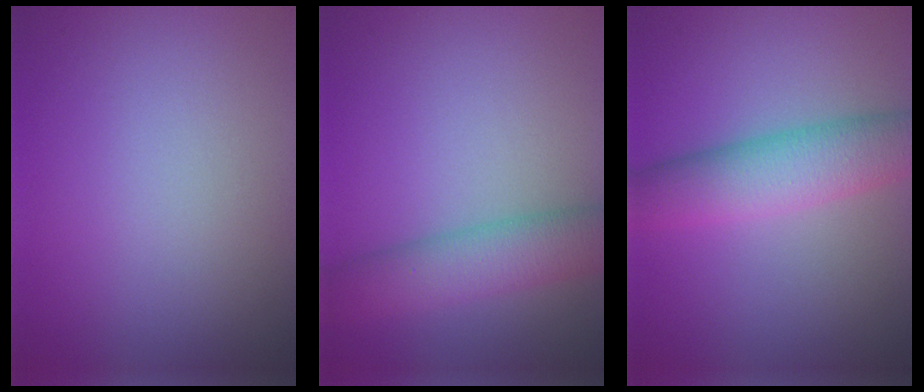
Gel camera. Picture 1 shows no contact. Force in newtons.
{"total": 5.4, "press": 5.4, "slide": 0.2}
{"total": 5.8, "press": 5.8, "slide": 0.1}